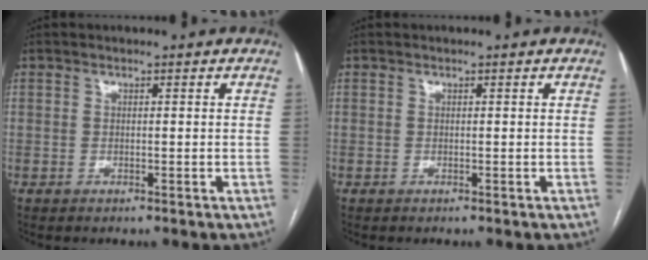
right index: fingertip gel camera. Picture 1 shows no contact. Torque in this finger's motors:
{"motor_torque": [-0.13, -0.13, 0.00, 0.00]}